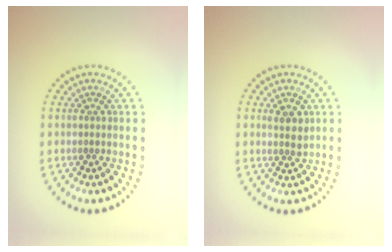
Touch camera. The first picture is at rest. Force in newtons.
{"total": 1.8, "press": 1.6, "slide": 0.6}